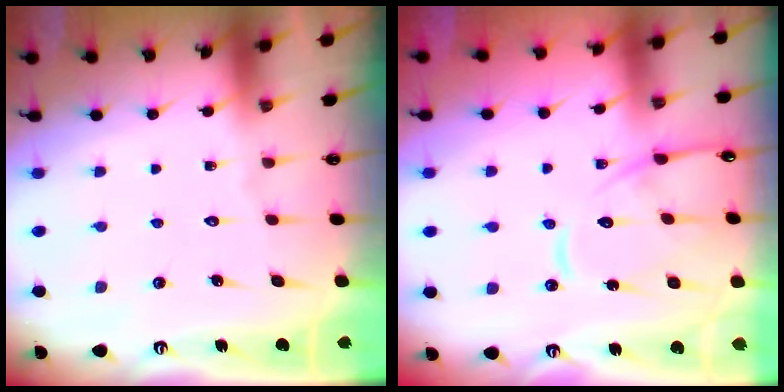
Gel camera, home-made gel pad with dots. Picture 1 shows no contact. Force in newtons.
{"total": 12.5, "press": 12.5, "slide": 1.0}